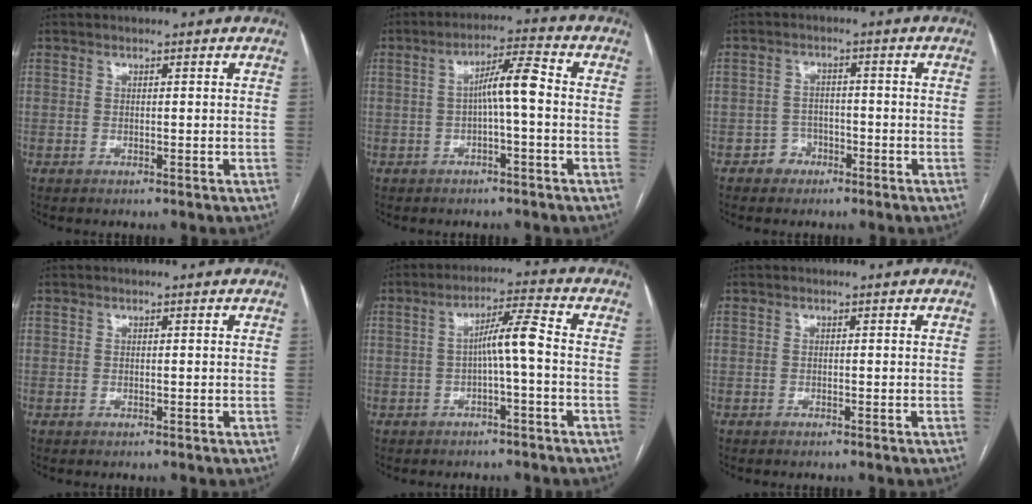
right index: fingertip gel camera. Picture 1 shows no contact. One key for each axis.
{"total": 5.8, "fx": -0.4, "fy": 0.4, "fz": 5.8, "tx": -0.096, "ty": 0.020, "tz": -0.006}
{"total": 2.9, "fx": -1.7, "fy": 2.4, "fz": 0.3, "tx": 0.001, "ty": 0.013, "tz": -0.028}
{"total": 0.0}
{"total": 5.4, "fx": -0.8, "fy": -0.1, "fz": 5.3, "tx": -0.089, "ty": 0.020, "tz": -0.012}
{"total": 0.0}